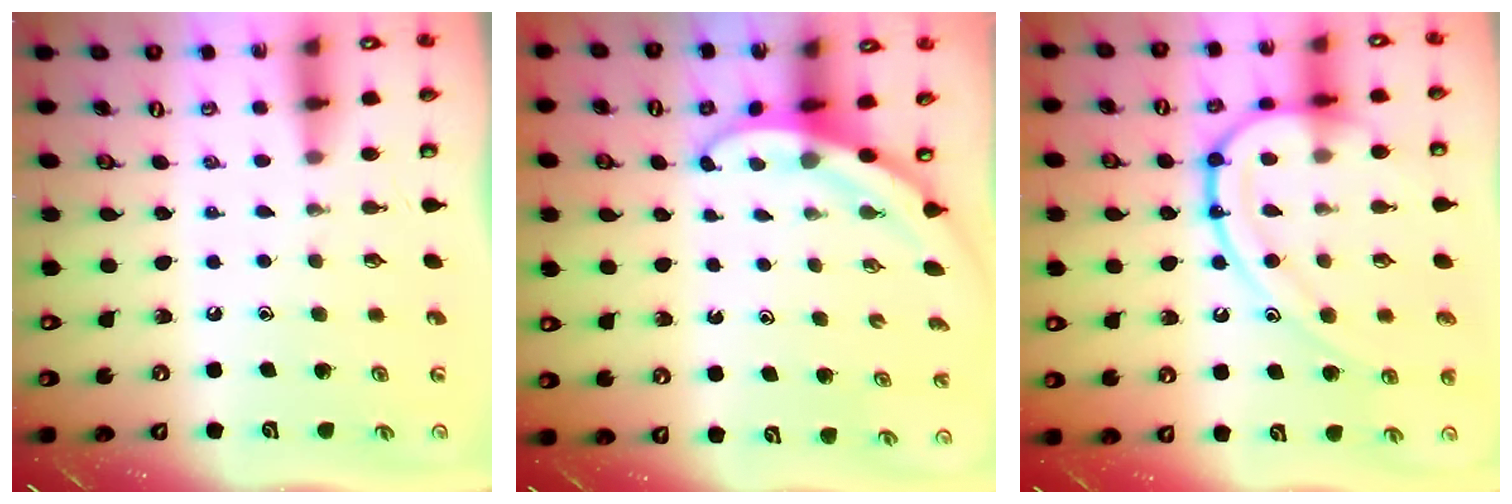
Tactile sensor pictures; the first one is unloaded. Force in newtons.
{"total": 3.0, "press": 3.0, "slide": 0.1}
{"total": 17.5, "press": 17.4, "slide": 1.8}